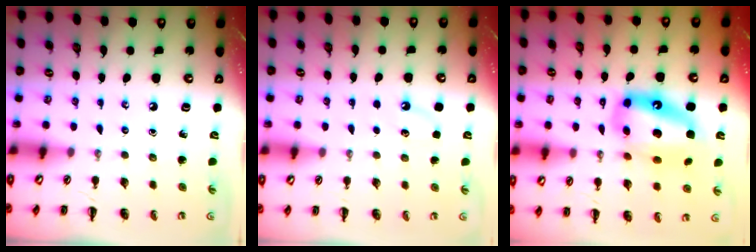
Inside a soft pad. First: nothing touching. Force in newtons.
{"total": 3.0, "press": 2.9, "slide": 0.9}
{"total": 15.6, "press": 15.1, "slide": 3.9}